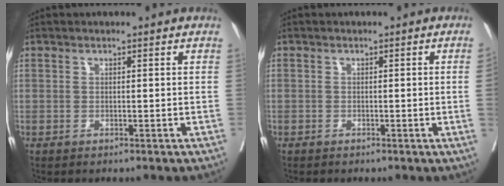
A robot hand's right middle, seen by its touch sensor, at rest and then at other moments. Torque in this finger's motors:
{"motor_torque": [1.07, -1.07, -0.43, -0.21]}